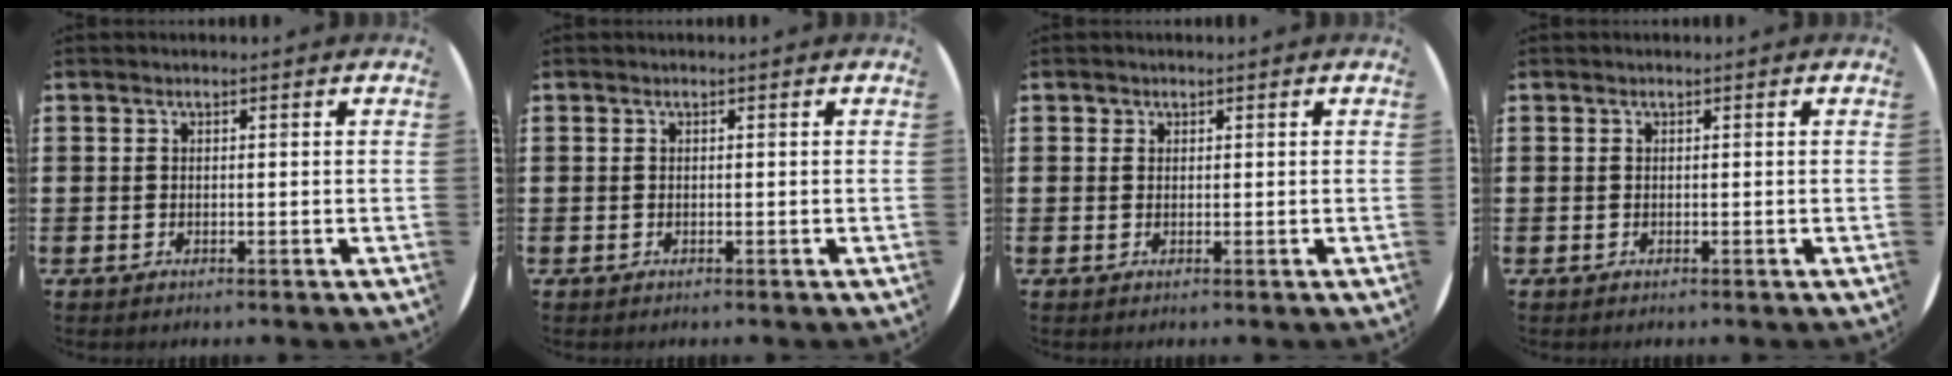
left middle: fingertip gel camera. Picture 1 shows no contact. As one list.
[{"total": 0.0}, {"total": 0.6, "force": [0.4, 0.5, 0.0], "torque": [0.009, 0.001, 0.005]}, {"total": 0.0}]